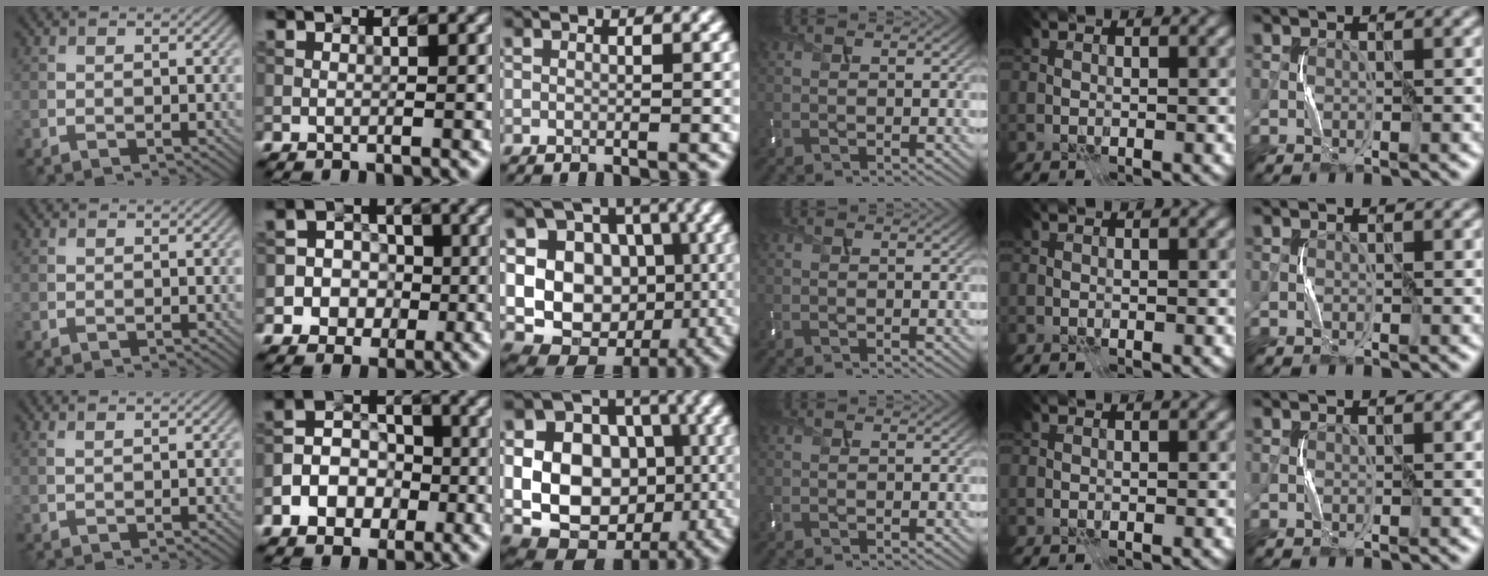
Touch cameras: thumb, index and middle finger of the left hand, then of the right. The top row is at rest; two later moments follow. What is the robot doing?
{"motion": "press", "object": "memory foam"}